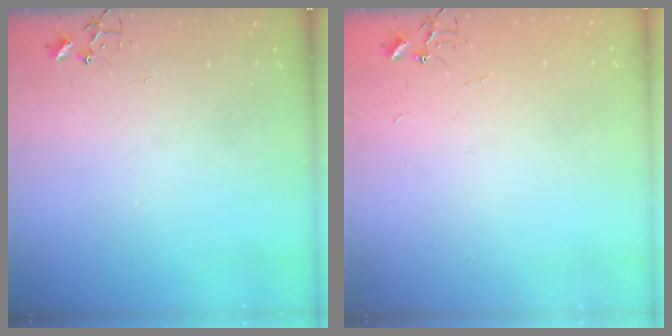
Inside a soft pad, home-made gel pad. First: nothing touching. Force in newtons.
{"total": 1.8, "press": 1.8, "slide": 0.2}